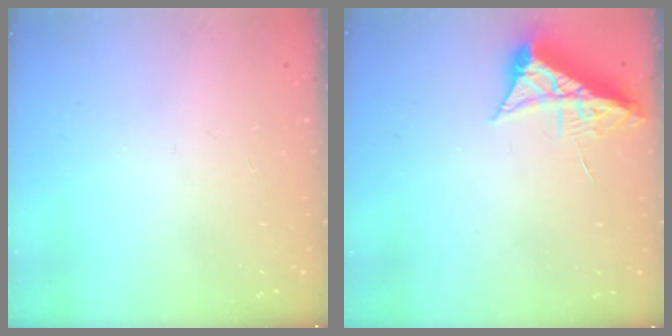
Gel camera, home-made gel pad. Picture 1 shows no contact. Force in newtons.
{"total": 7.1, "press": 7.1, "slide": 0.8}